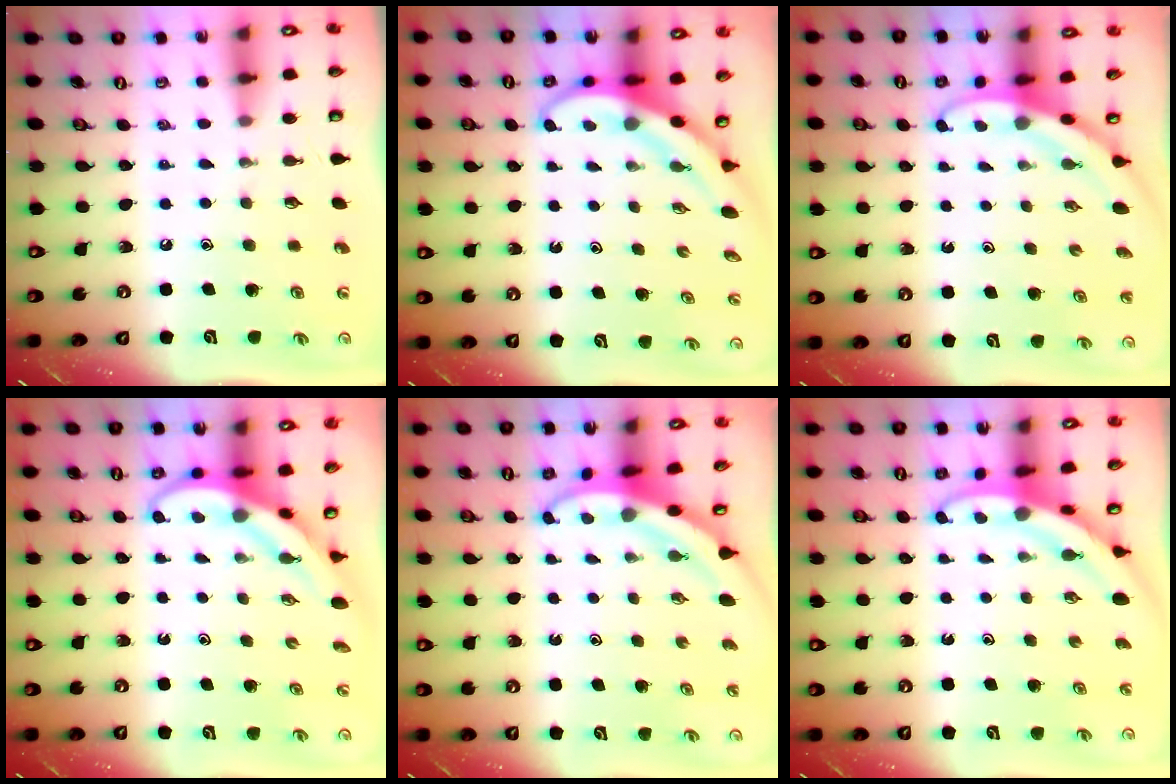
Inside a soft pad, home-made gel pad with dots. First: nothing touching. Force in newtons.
{"total": 3.8, "press": 3.7, "slide": 0.7}
{"total": 3.1, "press": 3.1, "slide": 0.1}
{"total": 3.9, "press": 3.9, "slide": 0.4}
{"total": 3.9, "press": 3.9, "slide": 0.5}
{"total": 3.7, "press": 3.7, "slide": 0.4}